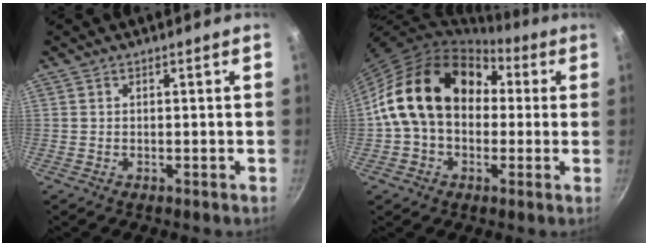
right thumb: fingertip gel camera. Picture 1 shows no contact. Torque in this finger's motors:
{"motor_torque": [2.40, 2.60, 1.48, -1.29, 0.38]}